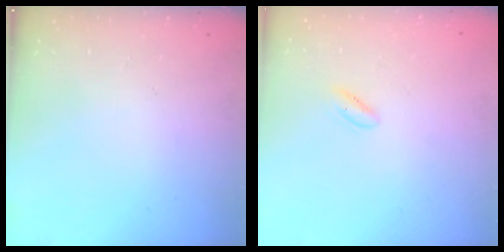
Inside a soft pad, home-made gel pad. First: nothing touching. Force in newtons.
{"total": 1.8, "press": 1.5, "slide": 0.9}